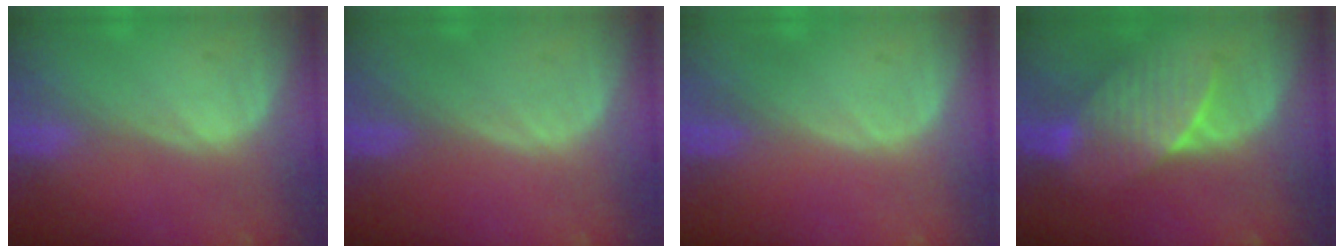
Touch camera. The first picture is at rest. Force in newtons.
{"total": 0.0}
{"total": 0.0}
{"total": 7.1, "press": 7.0, "slide": 1.4}